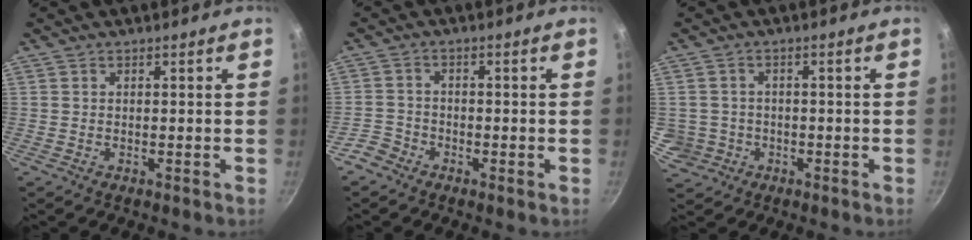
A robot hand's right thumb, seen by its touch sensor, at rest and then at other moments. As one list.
[{"total": 3.3, "force": [-2.4, 2.2, 0.7], "torque": [-0.007, 0.028, -0.048]}, {"total": 4.7, "force": [-0.9, 4.6, 0.9], "torque": [-0.004, 0.015, -0.005]}]